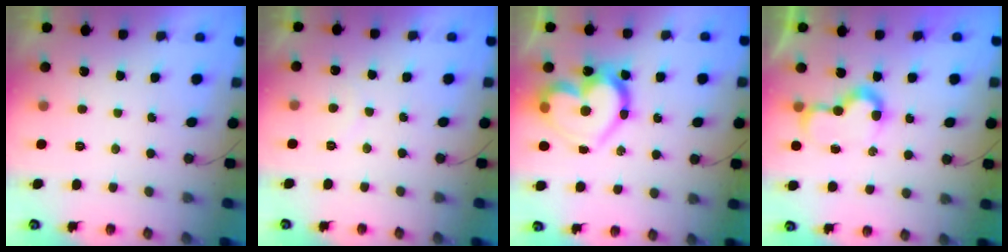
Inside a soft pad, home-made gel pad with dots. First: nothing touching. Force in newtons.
{"total": 4.9, "press": 4.9, "slide": 0.3}
{"total": 20.0, "press": 19.9, "slide": 2.0}
{"total": 7.5, "press": 7.5, "slide": 0.4}